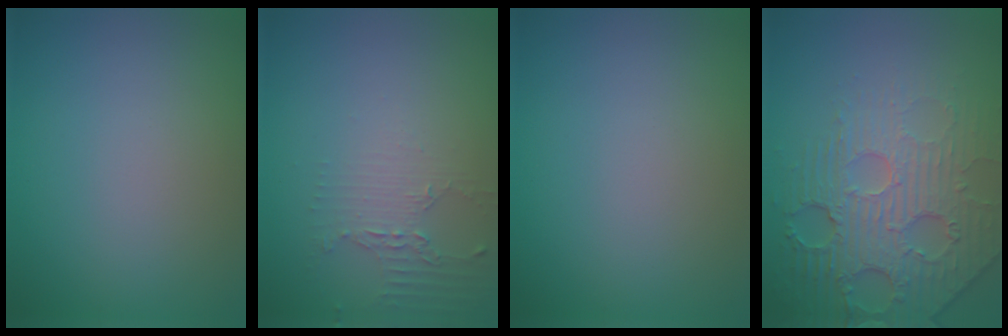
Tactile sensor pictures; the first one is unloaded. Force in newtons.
{"total": 2.2, "press": 1.6, "slide": 1.5}
{"total": 0.0}
{"total": 4.9, "press": 4.5, "slide": 1.8}